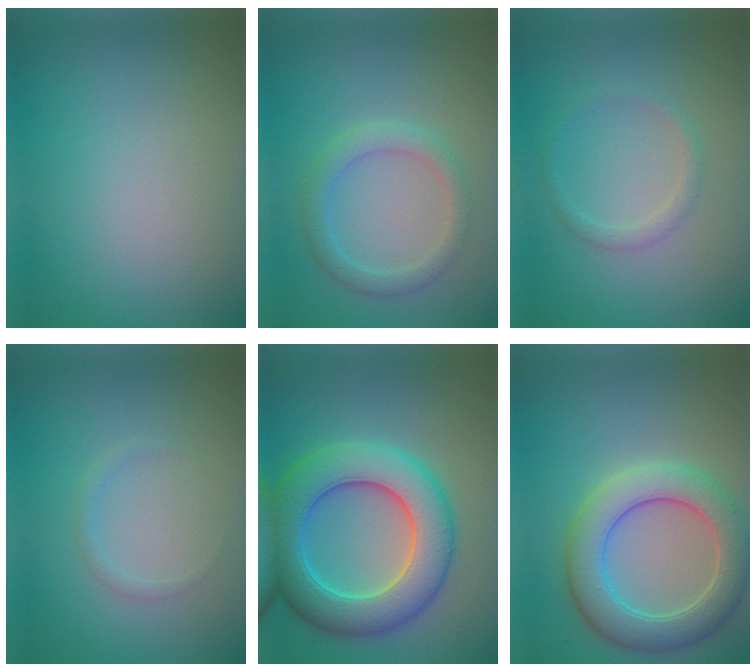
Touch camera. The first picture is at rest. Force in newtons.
{"total": 2.6, "press": 2.6, "slide": 0.4}
{"total": 1.3, "press": 1.3, "slide": 0.1}
{"total": 0.8, "press": 0.8, "slide": 0.0}
{"total": 9.0, "press": 9.0, "slide": 0.3}
{"total": 6.7, "press": 6.6, "slide": 0.4}